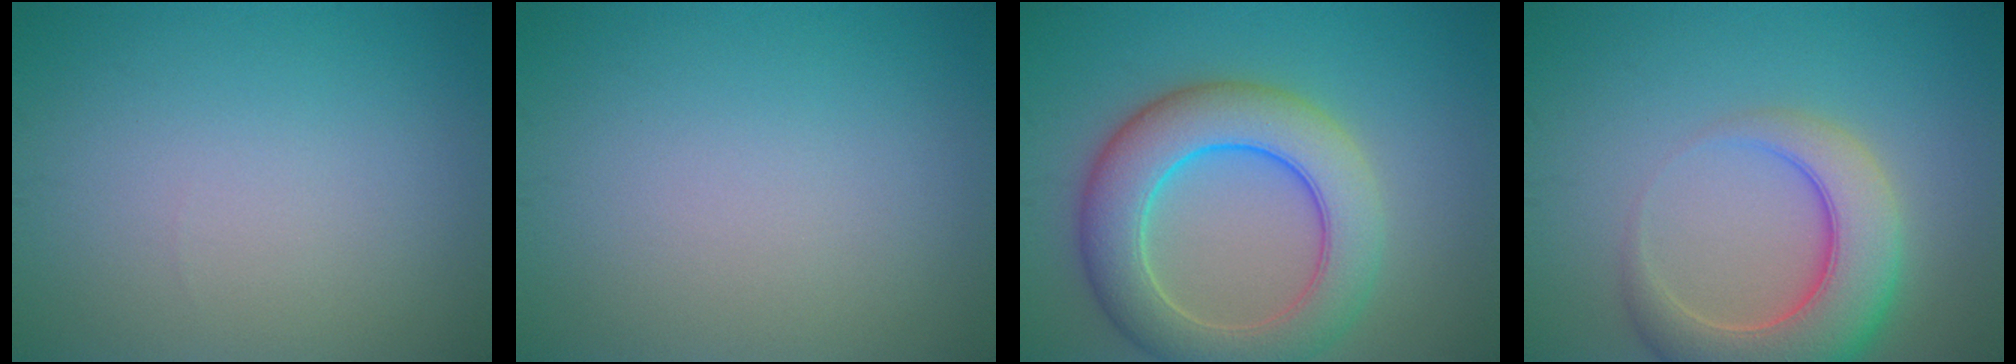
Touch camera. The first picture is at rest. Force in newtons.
{"total": 0.0}
{"total": 8.4, "press": 8.3, "slide": 0.6}
{"total": 7.2, "press": 7.2, "slide": 0.6}